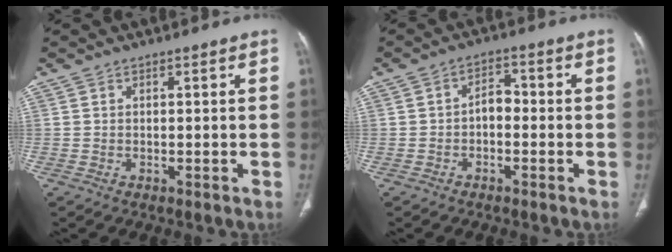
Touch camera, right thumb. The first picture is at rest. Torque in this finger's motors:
{"motor_torque": [0.37, 0.95, 0.40, -0.13, 0.01]}